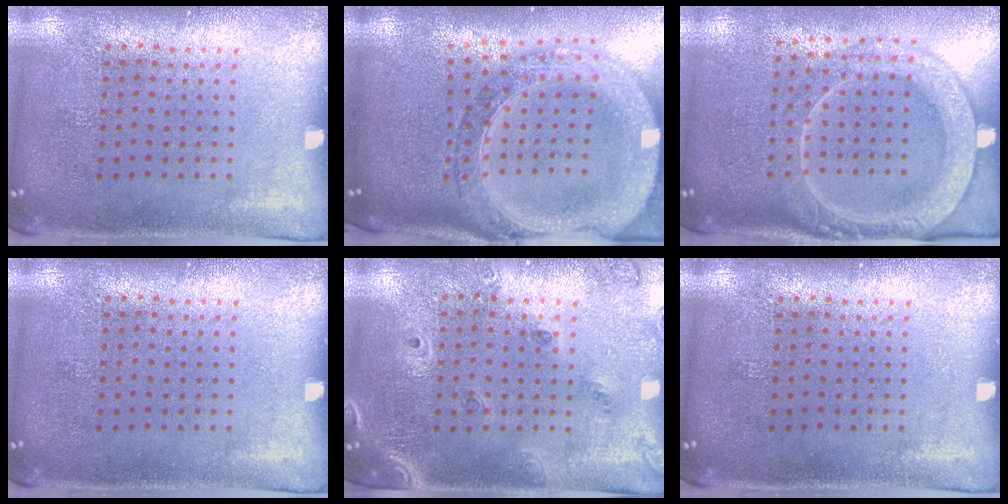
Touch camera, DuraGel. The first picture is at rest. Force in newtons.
{"total": 2.9, "press": 2.4, "slide": 1.5}
{"total": 2.3, "press": 2.2, "slide": 0.9}
{"total": 0.0}
{"total": 1.5, "press": 1.4, "slide": 0.7}
{"total": 0.0}